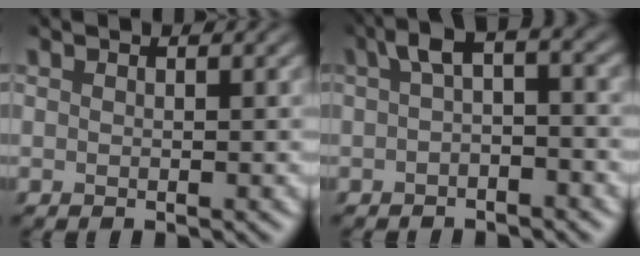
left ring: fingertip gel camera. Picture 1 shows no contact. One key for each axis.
{"total": 3.9, "fx": 0.0, "fy": 1.8, "fz": 3.5, "tx": -0.060, "ty": 0.012, "tz": 0.000}